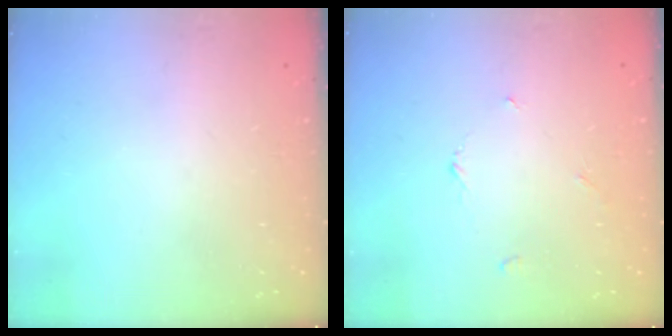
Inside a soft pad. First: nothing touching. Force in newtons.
{"total": 3.0, "press": 2.9, "slide": 0.4}